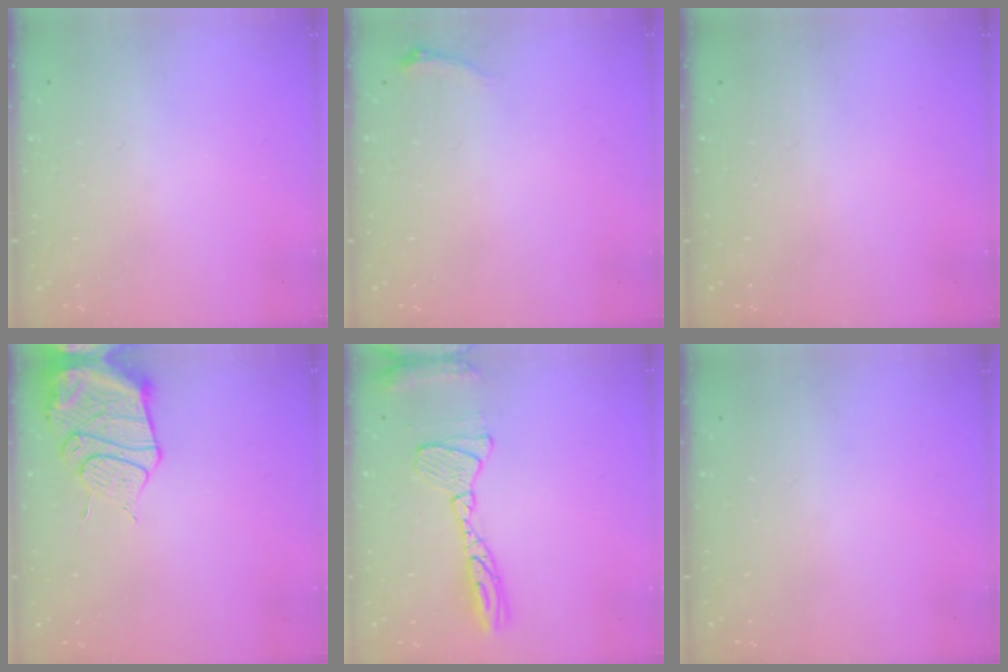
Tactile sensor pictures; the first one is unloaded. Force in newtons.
{"total": 4.5, "press": 4.3, "slide": 1.1}
{"total": 1.0, "press": 0.0, "slide": 1.0}
{"total": 13.1, "press": 13.0, "slide": 1.6}
{"total": 14.2, "press": 14.1, "slide": 1.2}
{"total": 0.0}